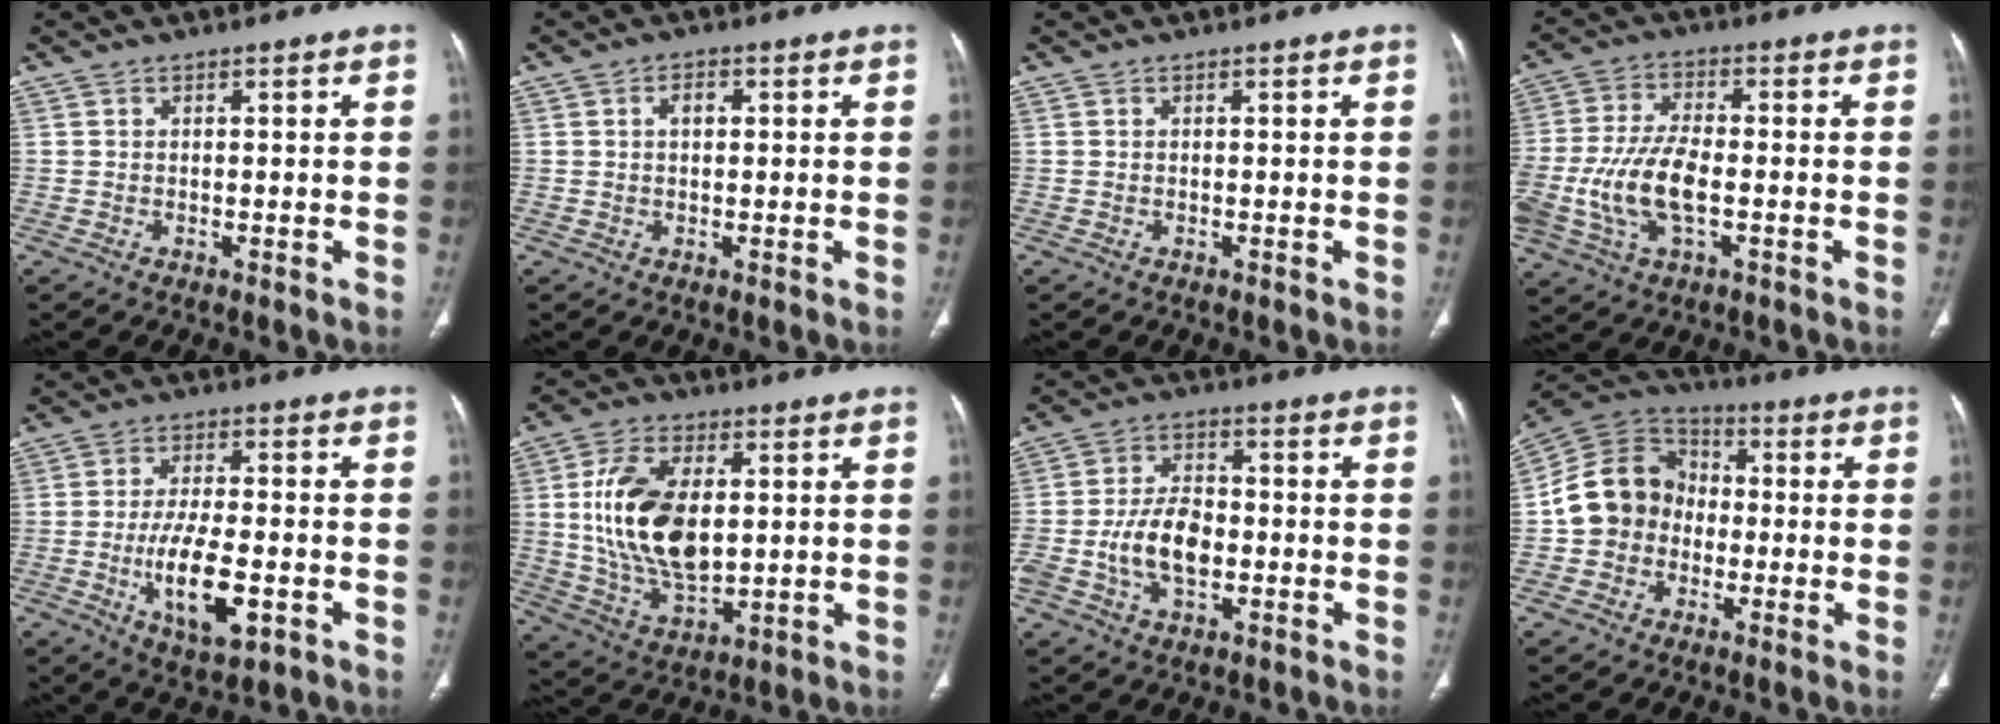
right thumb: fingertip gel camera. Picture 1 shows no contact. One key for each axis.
{"total": 2.4, "fx": 0.4, "fy": 1.5, "fz": 1.8, "tx": -0.028, "ty": 0.009, "tz": 0.007}
{"total": 0.0}
{"total": 13.4, "fx": -3.0, "fy": 6.5, "fz": 11.4, "tx": -0.253, "ty": 0.012, "tz": -0.052}
{"total": 11.4, "fx": -3.3, "fy": 4.5, "fz": 9.9, "tx": -0.174, "ty": 0.000, "tz": -0.052}
{"total": 17.2, "fx": 2.1, "fy": 9.7, "fz": 14.0, "tx": -0.254, "ty": -0.011, "tz": 0.048}
{"total": 9.6, "fx": -2.1, "fy": 5.7, "fz": 7.4, "tx": -0.135, "ty": 0.019, "tz": -0.040}
{"total": 12.5, "fx": -1.7, "fy": 10.9, "fz": 5.8, "tx": -0.089, "ty": 0.035, "tz": -0.044}